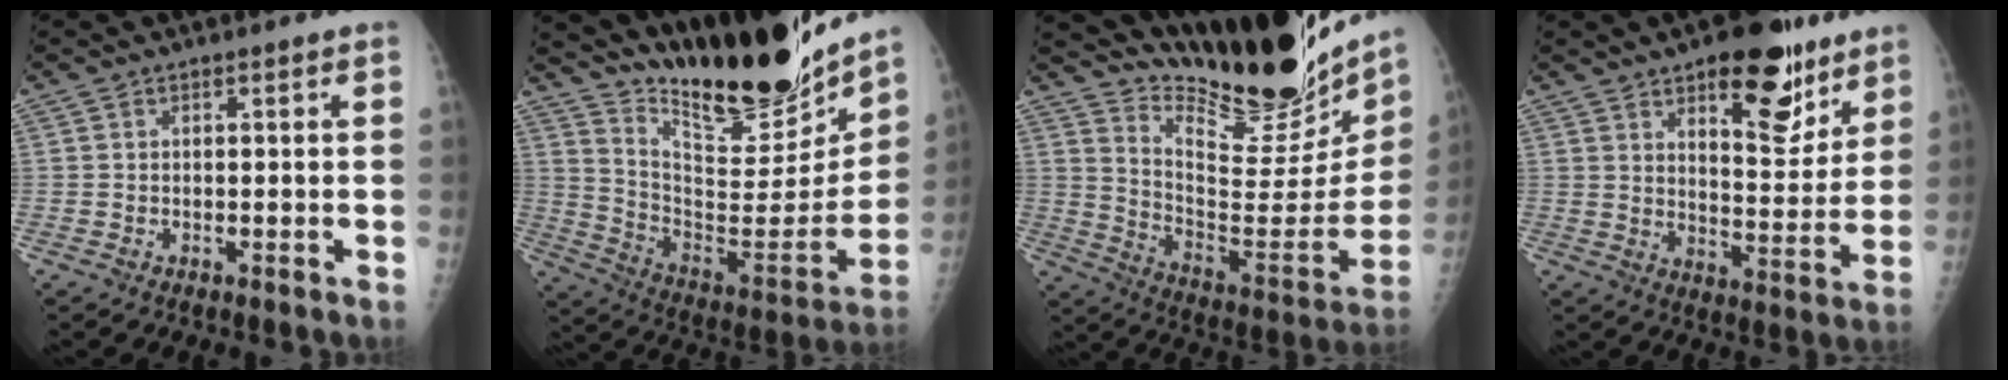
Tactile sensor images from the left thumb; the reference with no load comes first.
{"total": 26.3, "force": [21.6, 6.6, 13.5], "torque": [-0.176, -0.125, 0.341]}
{"total": 28.1, "force": [23.8, 6.8, 13.3], "torque": [-0.171, -0.166, 0.347]}
{"total": 16.0, "force": [9.7, 6.9, 10.6], "torque": [-0.092, -0.059, 0.141]}